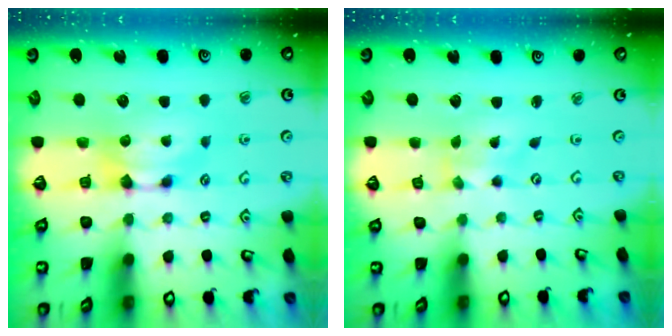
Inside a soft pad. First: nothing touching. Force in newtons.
{"total": 3.6, "press": 3.5, "slide": 1.0}